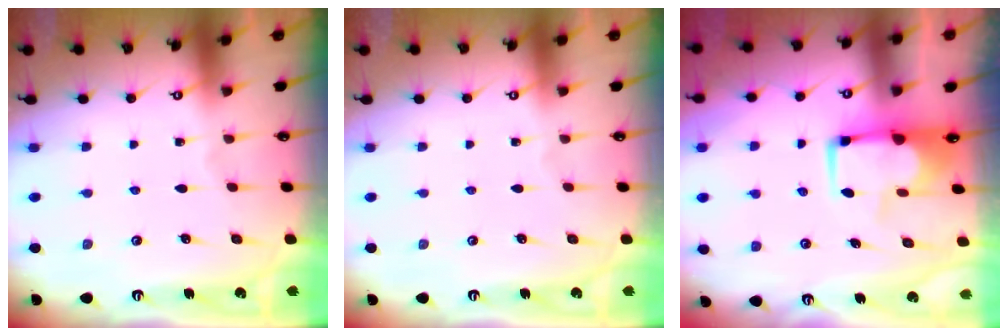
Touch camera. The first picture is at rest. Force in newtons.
{"total": 0.0}
{"total": 1.7, "press": 1.4, "slide": 0.8}